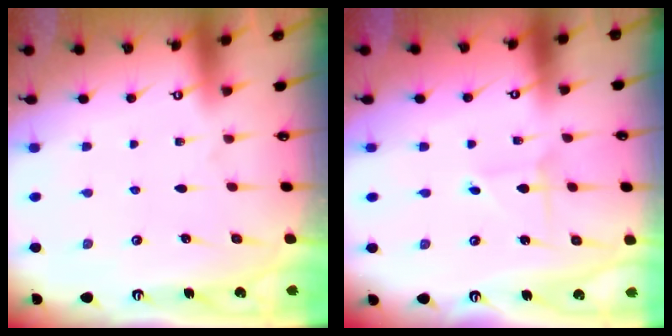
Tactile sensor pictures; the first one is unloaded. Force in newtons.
{"total": 0.8, "press": 0.8, "slide": 0.0}